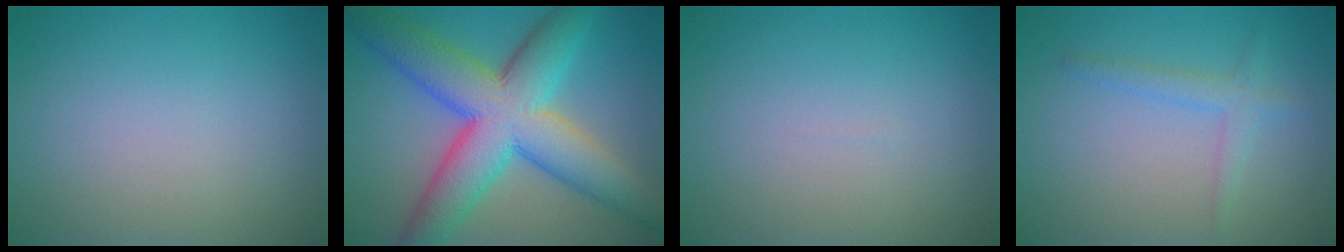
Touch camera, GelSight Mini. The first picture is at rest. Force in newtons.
{"total": 11.6, "press": 11.6, "slide": 0.2}
{"total": 0.0}
{"total": 2.0, "press": 2.0, "slide": 0.1}